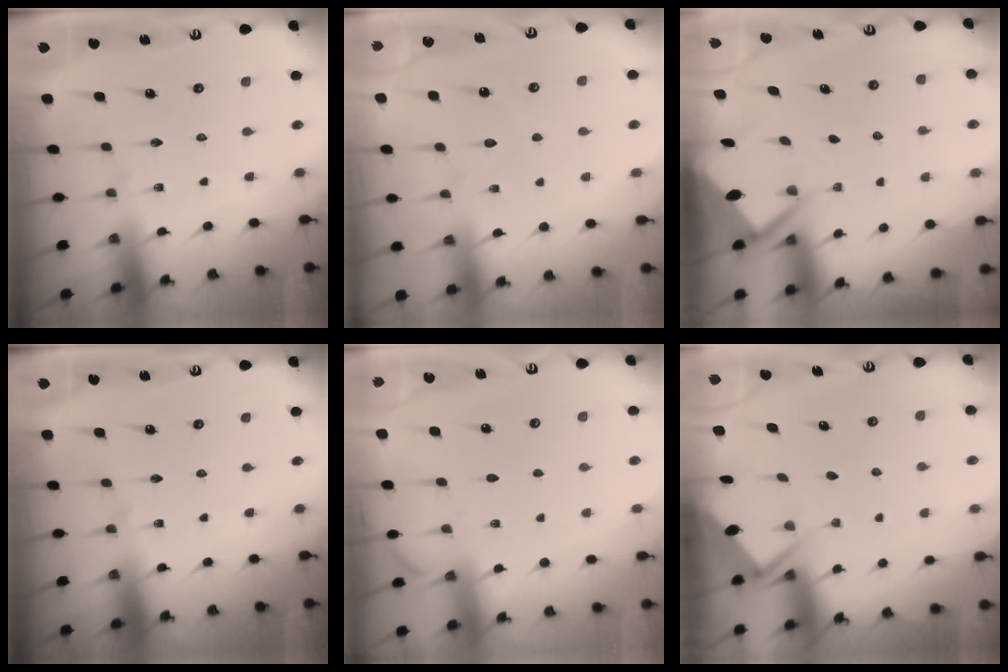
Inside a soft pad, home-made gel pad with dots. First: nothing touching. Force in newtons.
{"total": 6.0, "press": 5.9, "slide": 0.7}
{"total": 4.2, "press": 4.2, "slide": 0.3}
{"total": 0.0}
{"total": 2.4, "press": 2.4, "slide": 0.4}
{"total": 2.9, "press": 2.9, "slide": 0.3}